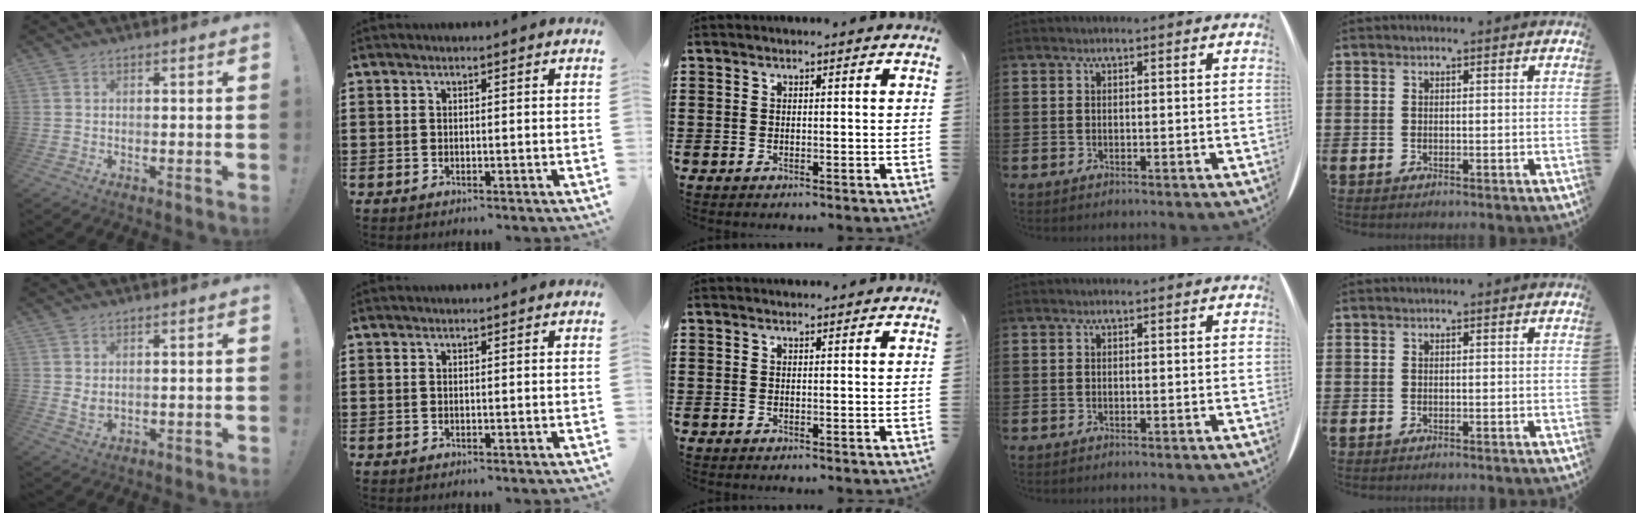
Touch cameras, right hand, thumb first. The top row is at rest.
{"thumb": {"total": 2.8, "force": [1.4, 1.3, 2.1], "torque": [-0.029, -0.008, 0.024]}, "middle": {"total": 0.6, "force": [0.6, -0.1, 0.1], "torque": [-0.003, 0.000, 0.012]}}